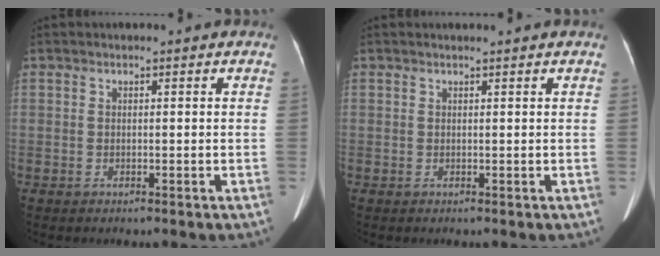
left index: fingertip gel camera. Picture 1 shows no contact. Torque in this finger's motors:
{"motor_torque": [-0.15, -0.30, 0.01, -0.06]}